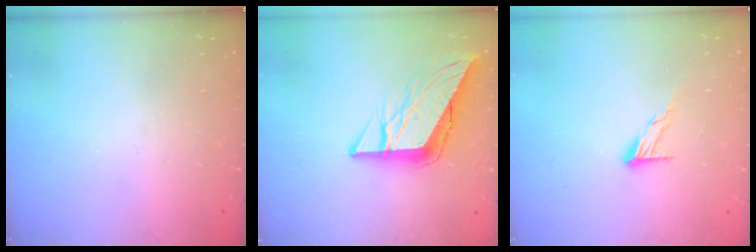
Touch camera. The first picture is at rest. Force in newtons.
{"total": 12.1, "press": 12.0, "slide": 1.3}
{"total": 7.3, "press": 7.3, "slide": 0.4}